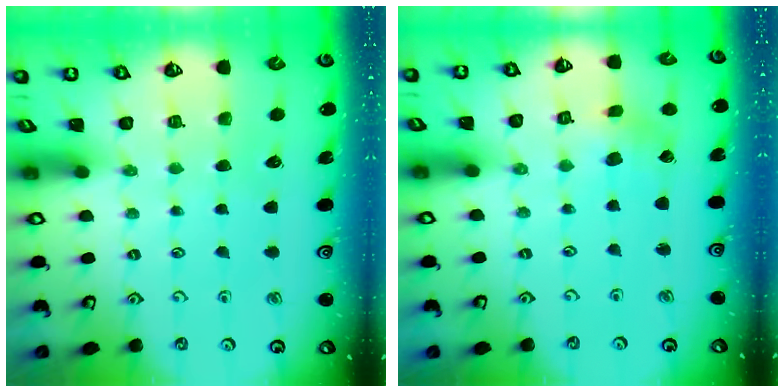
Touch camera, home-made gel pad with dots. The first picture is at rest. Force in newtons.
{"total": 1.4, "press": 1.4, "slide": 0.3}